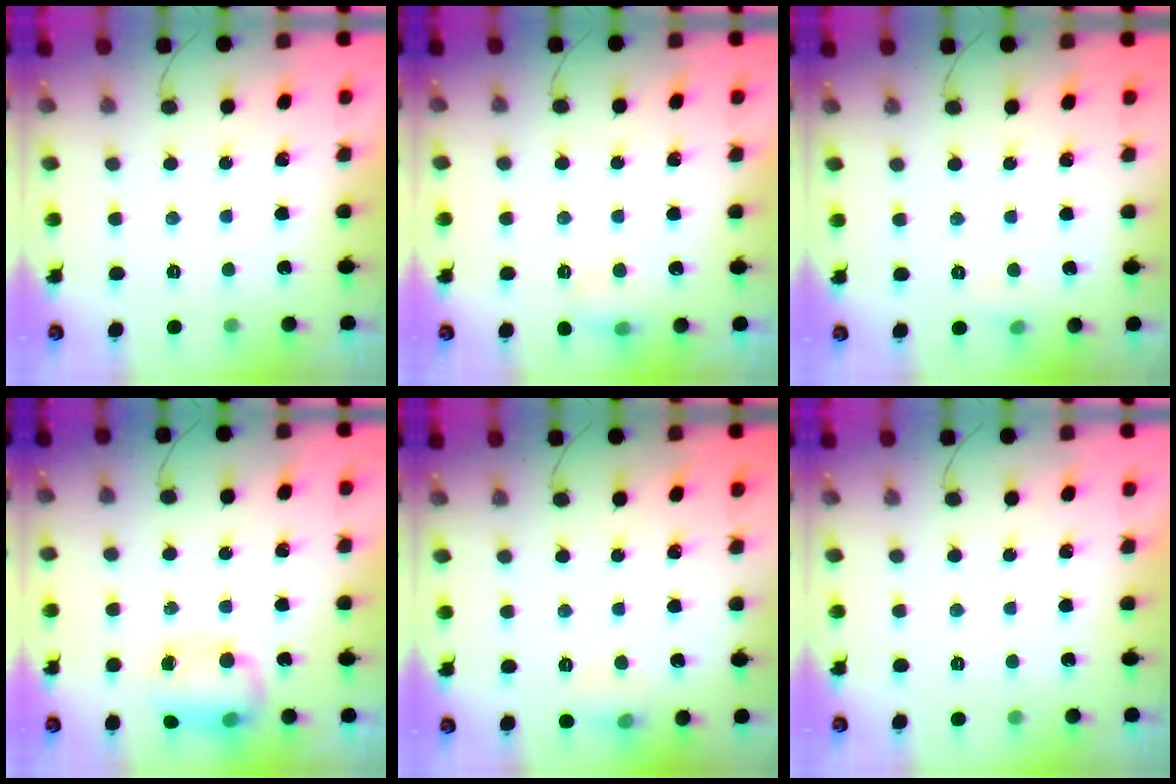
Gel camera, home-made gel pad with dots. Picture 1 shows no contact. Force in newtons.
{"total": 6.0, "press": 5.8, "slide": 1.6}
{"total": 3.6, "press": 3.5, "slide": 1.0}
{"total": 12.1, "press": 9.7, "slide": 7.2}
{"total": 5.9, "press": 5.7, "slide": 1.4}
{"total": 0.0}